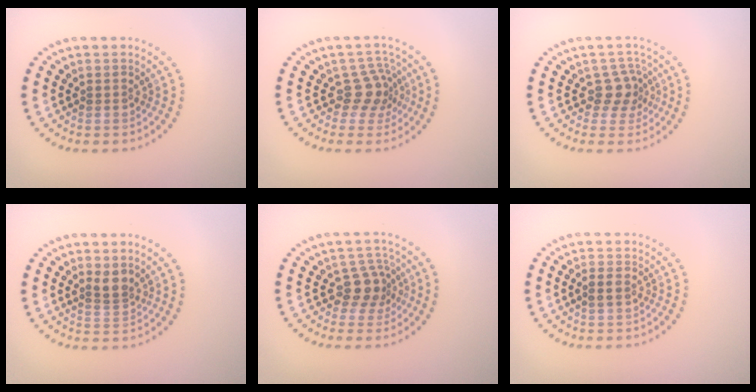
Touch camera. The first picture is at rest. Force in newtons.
{"total": 2.9, "press": 2.1, "slide": 1.9}
{"total": 2.4, "press": 1.8, "slide": 1.6}
{"total": 1.5, "press": 1.1, "slide": 1.0}
{"total": 2.7, "press": 2.1, "slide": 1.8}
{"total": 1.0, "press": 1.0, "slide": 0.2}